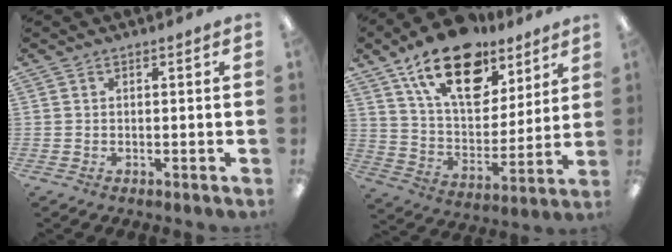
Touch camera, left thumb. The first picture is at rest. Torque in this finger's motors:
{"motor_torque": [0.36, 0.83, 1.70, -1.07, 0.48]}